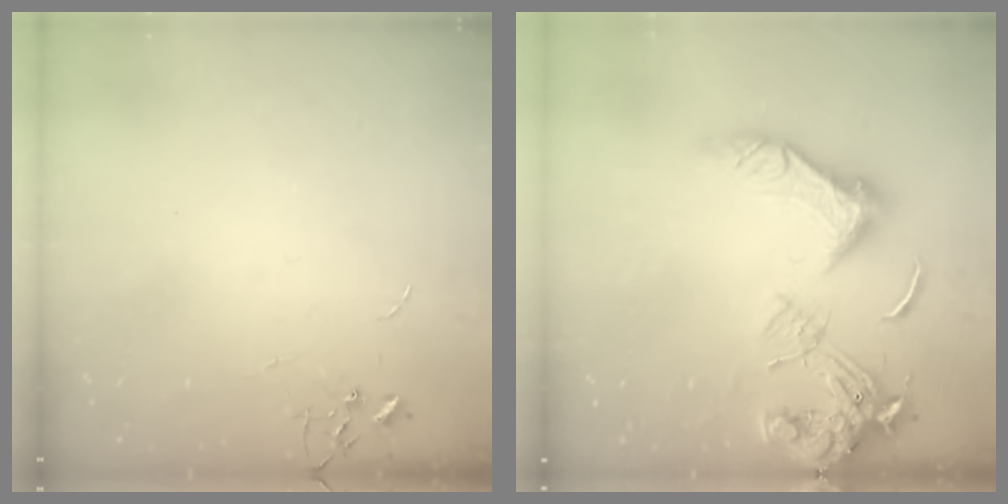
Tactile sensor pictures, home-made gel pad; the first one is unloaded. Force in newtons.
{"total": 19.6, "press": 19.6, "slide": 1.8}